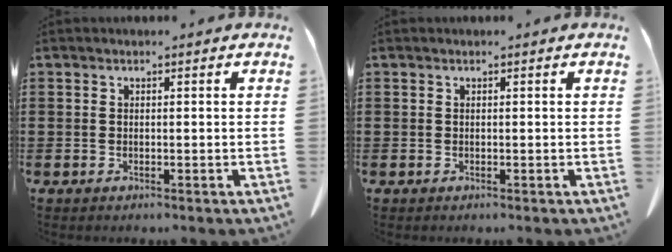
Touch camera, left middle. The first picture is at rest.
{"total": 0.0}